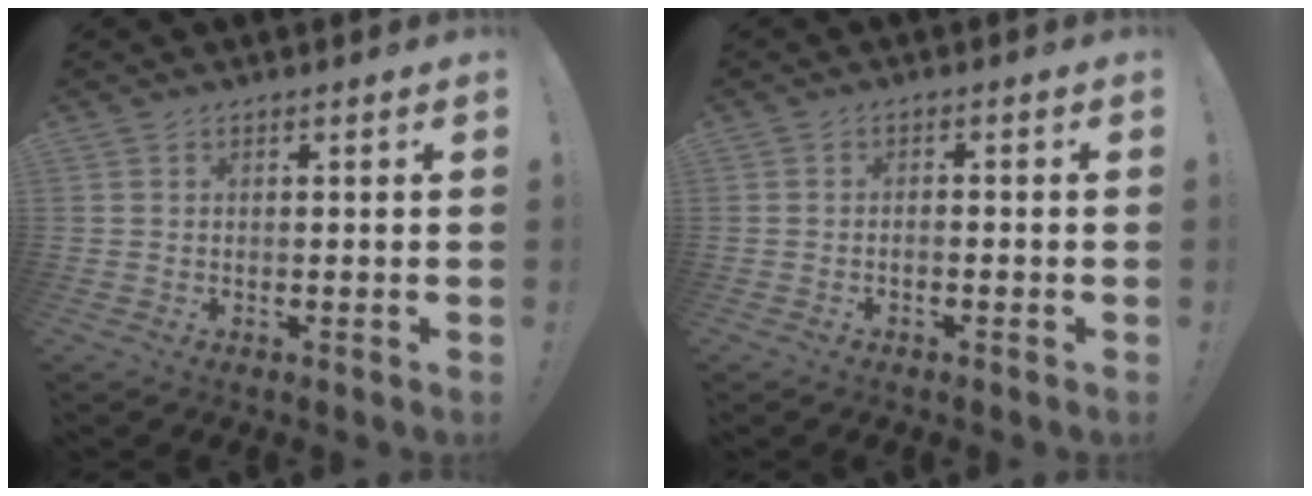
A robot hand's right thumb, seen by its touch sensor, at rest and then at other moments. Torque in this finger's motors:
{"motor_torque": [-0.15, -0.15, -0.12, 0.38, 0.08]}